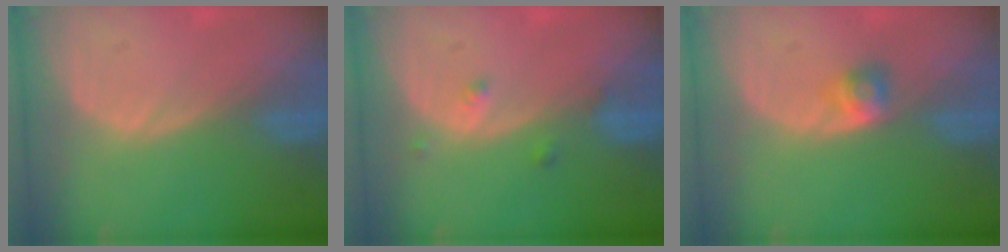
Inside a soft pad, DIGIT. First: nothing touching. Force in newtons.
{"total": 1.6, "press": 1.5, "slide": 0.1}
{"total": 2.7, "press": 2.4, "slide": 1.1}